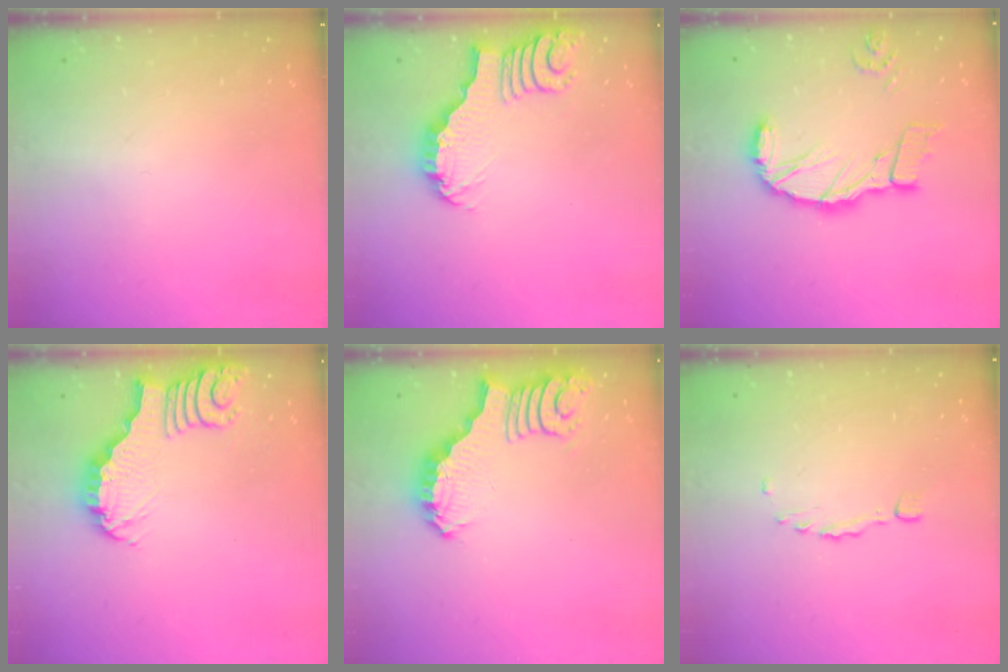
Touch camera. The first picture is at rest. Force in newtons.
{"total": 3.4, "press": 3.4, "slide": 0.3}
{"total": 13.7, "press": 13.6, "slide": 1.8}
{"total": 3.2, "press": 3.2, "slide": 0.2}
{"total": 3.2, "press": 3.1, "slide": 0.6}
{"total": 0.6, "press": 0.5, "slide": 0.3}